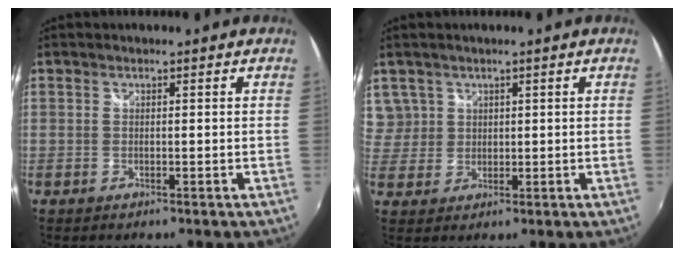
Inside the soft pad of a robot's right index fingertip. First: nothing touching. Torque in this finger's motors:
{"motor_torque": [-0.05, 0.06, 0.01, 0.02]}